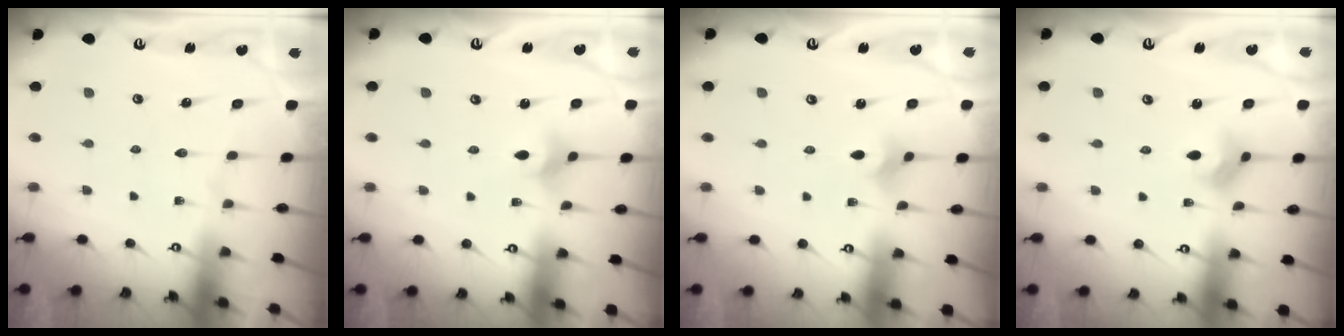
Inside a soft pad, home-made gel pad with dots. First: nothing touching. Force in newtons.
{"total": 2.8, "press": 2.7, "slide": 0.7}
{"total": 2.0, "press": 2.0, "slide": 0.4}
{"total": 3.9, "press": 3.9, "slide": 0.6}